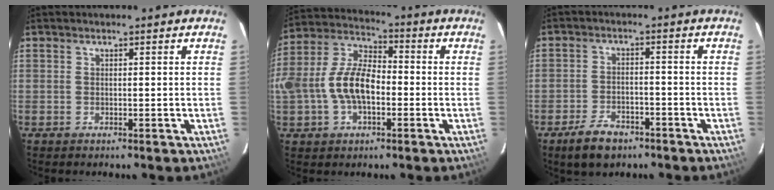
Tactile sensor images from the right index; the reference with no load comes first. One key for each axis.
{"total": 12.9, "fx": -2.5, "fy": 7.4, "fz": 10.3, "tx": -0.219, "ty": 0.017, "tz": -0.047}
{"total": 7.2, "fx": -5.0, "fy": 3.8, "fz": 3.5, "tx": -0.091, "ty": 0.003, "tz": -0.079}